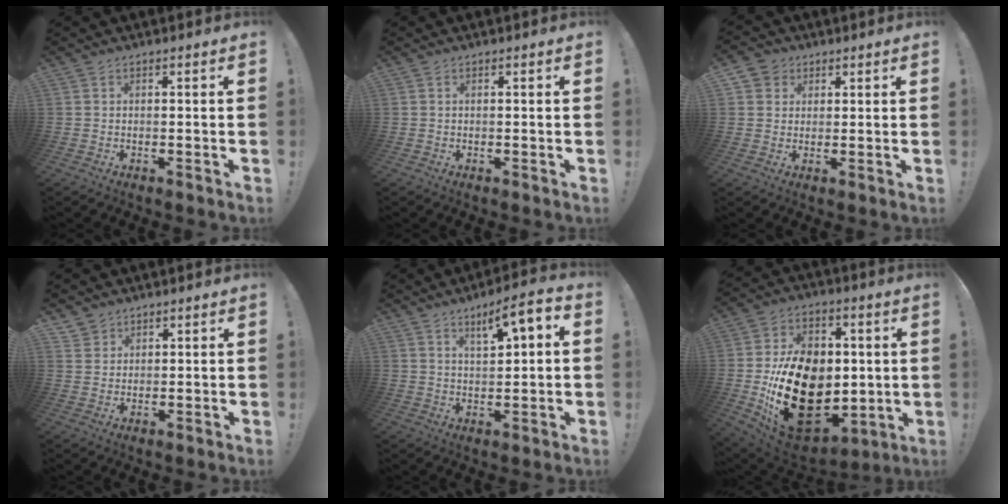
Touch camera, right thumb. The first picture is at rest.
{"total": 0.0}
{"total": 4.5, "force": [2.0, 4.0, 0.7], "torque": [-0.011, -0.004, 0.039]}
{"total": 2.9, "force": [2.4, 1.7, 0.0], "torque": [0.005, -0.017, 0.043]}
{"total": 7.1, "force": [3.2, 1.8, 6.1], "torque": [-0.082, -0.021, 0.047]}
{"total": 28.7, "force": [-3.2, 20.2, 20.2], "torque": [-0.370, 0.010, -0.014]}